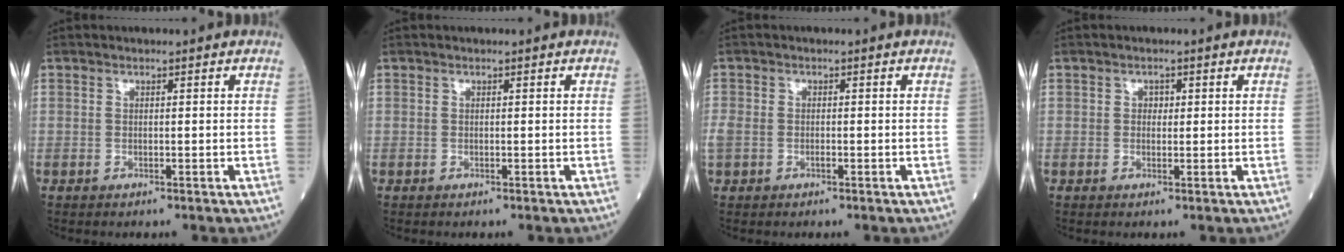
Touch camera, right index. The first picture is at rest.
{"total": 0.0}
{"total": 3.2, "force": [-0.9, 2.4, 2.0], "torque": [-0.062, 0.008, -0.012]}
{"total": 1.2, "force": [0.2, 0.9, 0.6], "torque": [-0.006, 0.003, 0.001]}